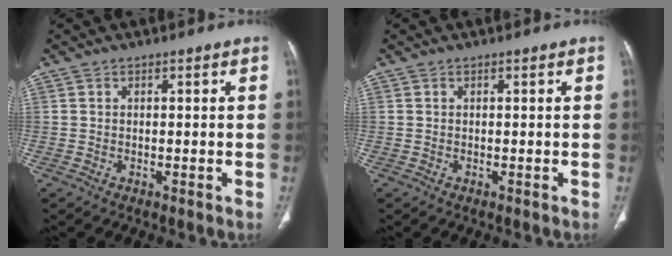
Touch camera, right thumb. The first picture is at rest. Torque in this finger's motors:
{"motor_torque": [-0.01, 0.01, -0.29, -0.29, 0.01]}